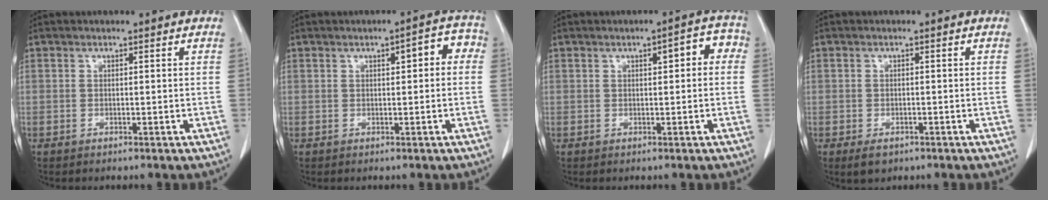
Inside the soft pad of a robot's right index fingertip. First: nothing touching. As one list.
[{"total": 4.4, "force": [0.9, 1.5, 4.1], "torque": [-0.046, 0.026, 0.008]}, {"total": 4.4, "force": [0.9, 1.4, 4.0], "torque": [-0.045, 0.026, 0.008]}, {"total": 2.3, "force": [-1.3, 1.4, 1.2], "torque": [-0.017, -0.002, -0.012]}]